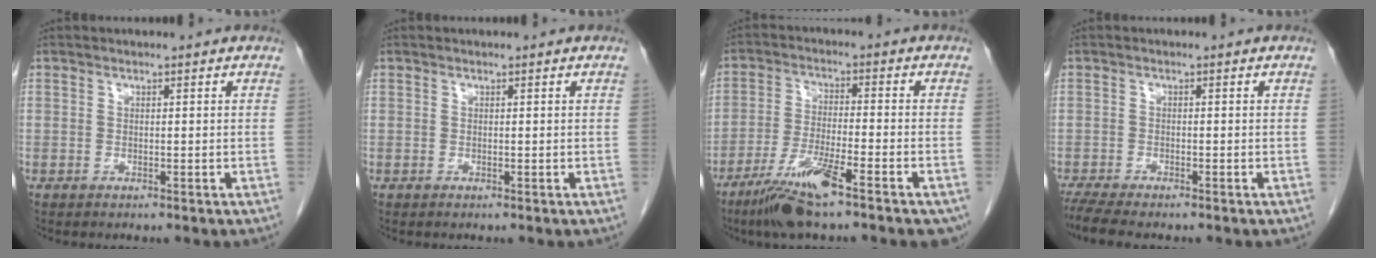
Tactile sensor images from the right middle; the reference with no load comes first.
{"total": 0.0}
{"total": 12.0, "force": [-7.7, 1.2, 9.2], "torque": [-0.155, -0.021, -0.132]}
{"total": 5.3, "force": [-4.5, 0.6, 2.7], "torque": [-0.051, -0.014, -0.076]}